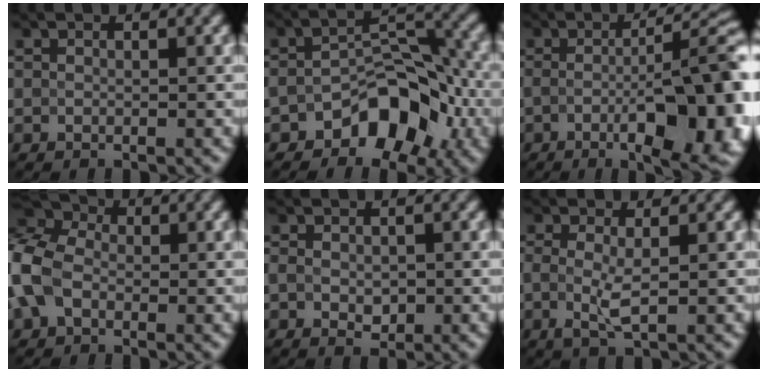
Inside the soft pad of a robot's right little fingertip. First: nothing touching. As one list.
[{"total": 6.4, "force": [-3.3, 3.7, 4.0], "torque": [-0.044, 0.009, -0.059]}, {"total": 12.3, "force": [-2.3, 3.6, 11.6], "torque": [-0.136, 0.001, -0.024]}, {"total": 7.1, "force": [-0.9, 5.1, 4.8], "torque": [-0.133, 0.013, -0.035]}, {"total": 2.0, "force": [-0.4, 1.3, 1.5], "torque": [-0.031, -0.007, 0.000]}, {"total": 2.1, "force": [-0.1, 0.4, 2.1], "torque": [-0.048, -0.006, 0.000]}]